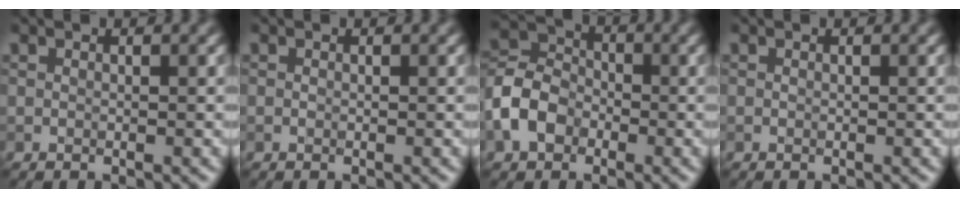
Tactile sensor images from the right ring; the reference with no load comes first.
{"total": 0.0}
{"total": 5.4, "force": [-2.3, 4.0, 2.8], "torque": [-0.059, 0.010, -0.059]}
{"total": 0.0}